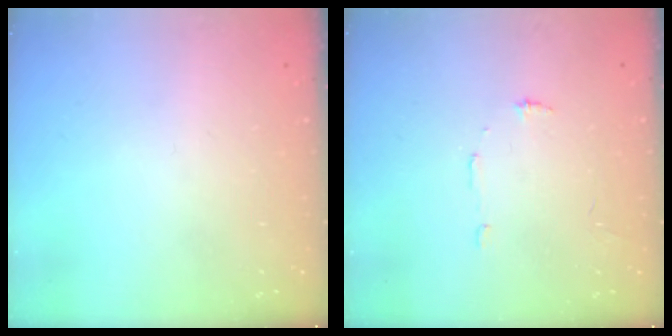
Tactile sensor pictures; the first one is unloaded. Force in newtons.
{"total": 4.7, "press": 4.7, "slide": 0.3}